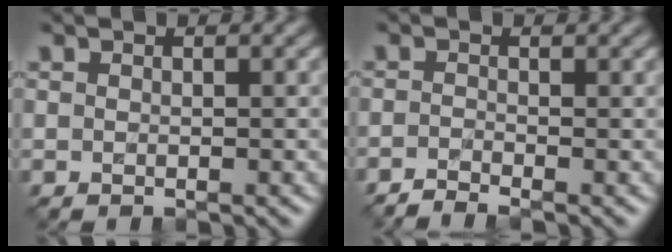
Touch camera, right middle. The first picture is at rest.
{"total": 1.4, "force": [-1.2, 0.2, 0.7], "torque": [-0.011, -0.002, -0.039]}